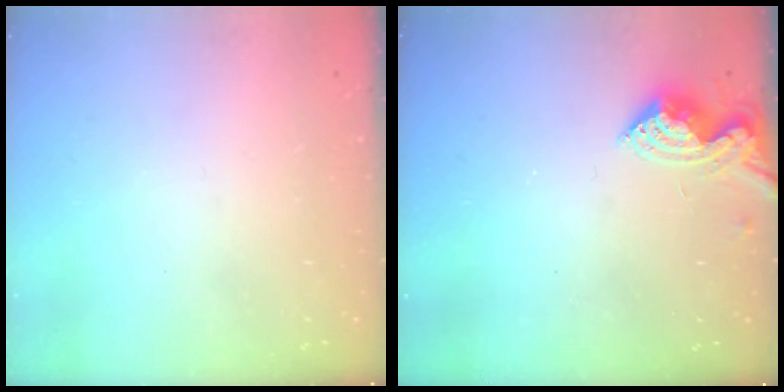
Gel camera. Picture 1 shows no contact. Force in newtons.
{"total": 7.6, "press": 7.6, "slide": 0.3}